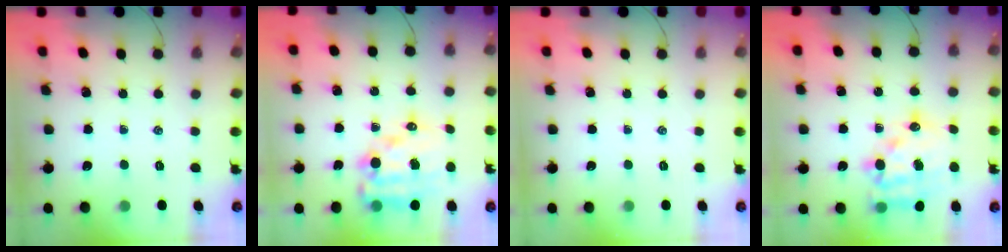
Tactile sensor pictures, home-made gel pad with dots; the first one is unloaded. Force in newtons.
{"total": 14.6, "press": 14.3, "slide": 3.0}
{"total": 0.0}
{"total": 15.3, "press": 14.9, "slide": 3.2}